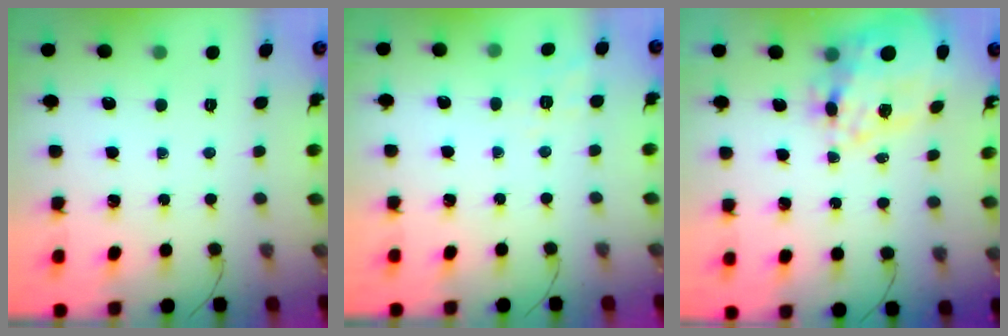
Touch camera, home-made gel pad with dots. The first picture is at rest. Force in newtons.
{"total": 4.8, "press": 4.3, "slide": 2.0}
{"total": 19.3, "press": 18.9, "slide": 4.3}